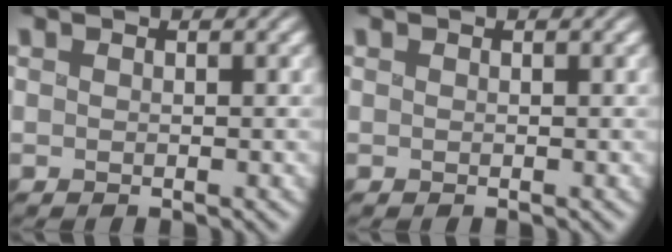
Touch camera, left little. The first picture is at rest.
{"total": 0.0}